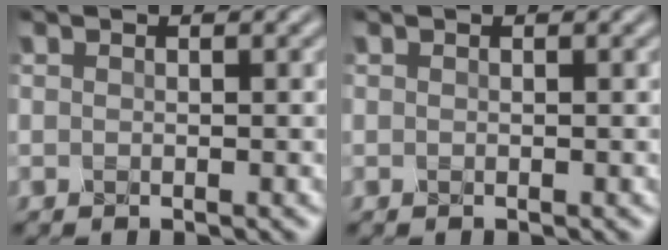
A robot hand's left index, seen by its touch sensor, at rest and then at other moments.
{"total": 0.0}